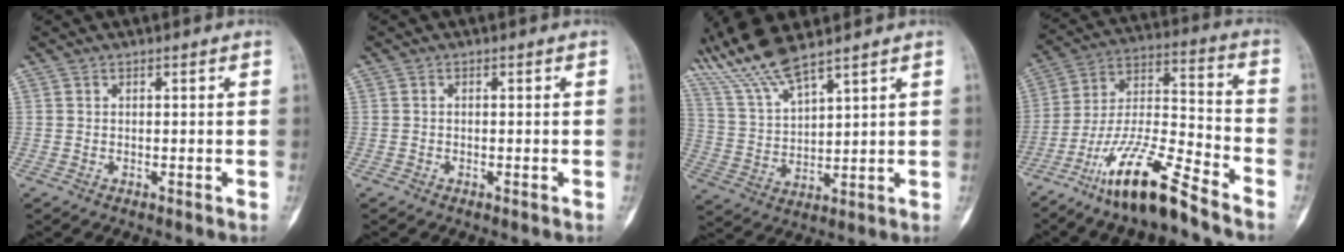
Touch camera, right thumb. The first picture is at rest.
{"total": 0.0}
{"total": 12.1, "force": [10.1, 1.9, 6.4], "torque": [-0.133, -0.035, 0.212]}
{"total": 17.1, "force": [-12.3, 3.3, 11.5], "torque": [-0.214, 0.076, -0.225]}